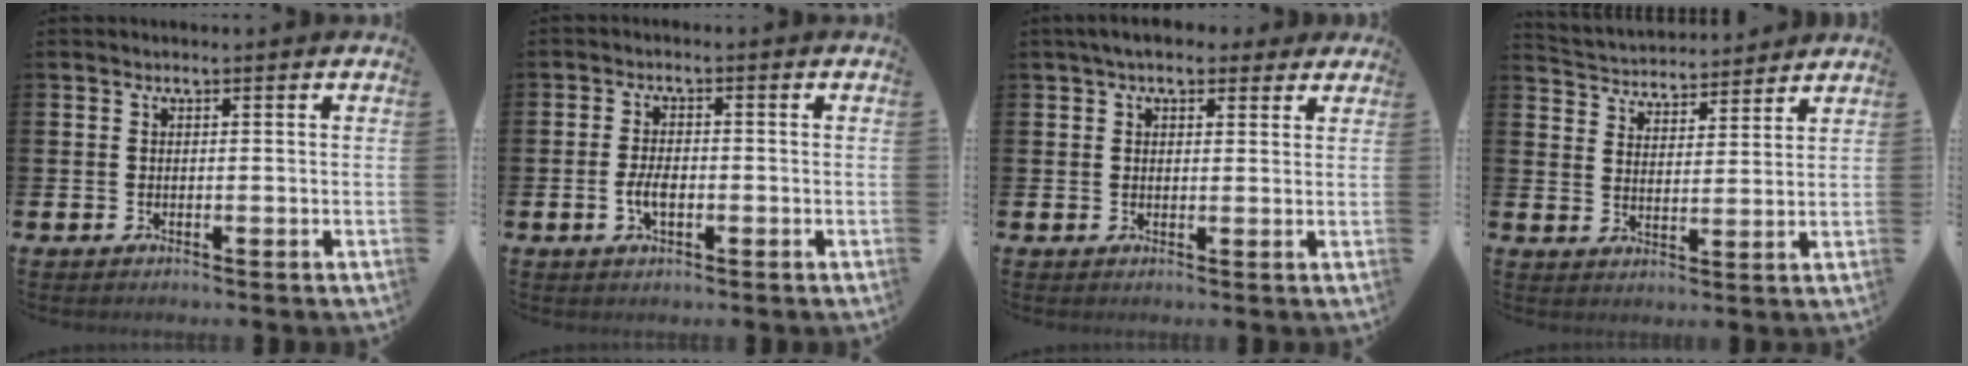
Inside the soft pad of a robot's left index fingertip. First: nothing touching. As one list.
[{"total": 3.2, "force": [-0.7, 1.5, 2.7], "torque": [-0.043, 0.000, -0.013]}, {"total": 4.6, "force": [3.9, 1.9, 1.7], "torque": [-0.035, -0.004, 0.070]}, {"total": 4.3, "force": [4.2, 1.0, -0.4], "torque": [-0.012, -0.031, 0.072]}]